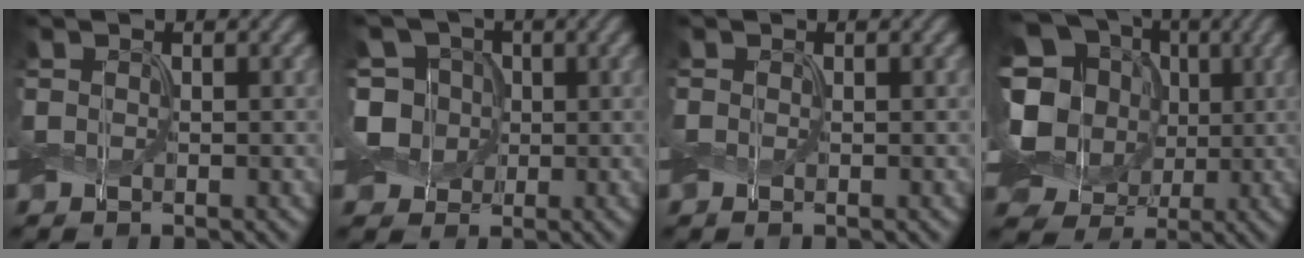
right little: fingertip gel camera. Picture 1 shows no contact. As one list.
[{"total": 5.0, "force": [-0.2, 4.4, 2.4], "torque": [-0.052, 0.015, -0.025]}, {"total": 0.0}, {"total": 16.8, "force": [0.3, 15.1, 7.4], "torque": [-0.211, 0.021, -0.026]}]